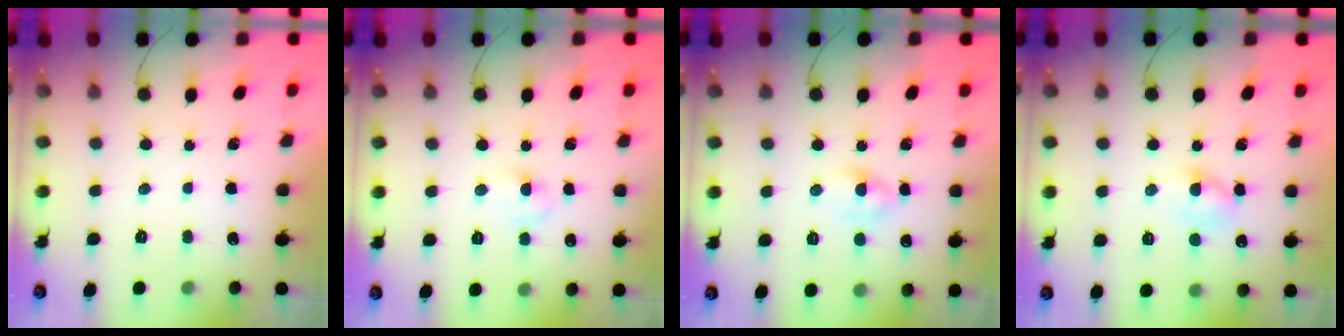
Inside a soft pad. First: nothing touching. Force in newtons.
{"total": 4.5, "press": 4.3, "slide": 1.3}
{"total": 2.3, "press": 2.0, "slide": 1.1}
{"total": 2.5, "press": 2.3, "slide": 0.9}